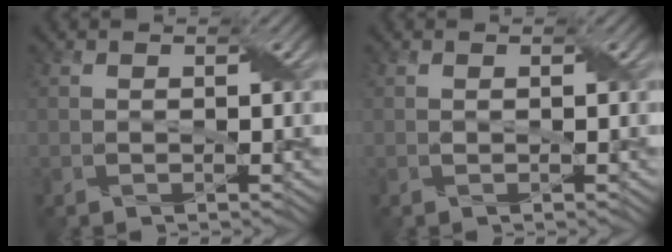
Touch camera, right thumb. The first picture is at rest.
{"total": 0.0}